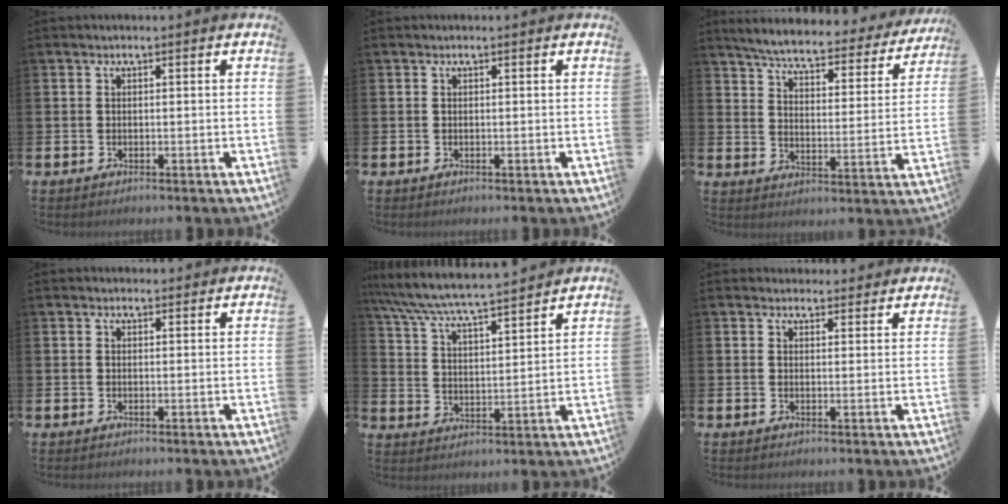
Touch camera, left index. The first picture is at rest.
{"total": 0.0}
{"total": 5.6, "force": [5.2, 0.6, 2.0], "torque": [-0.062, -0.038, 0.082]}
{"total": 1.0, "force": [0.9, 0.5, 0.1], "torque": [0.011, 0.001, 0.014]}
{"total": 6.6, "force": [6.3, 0.2, 1.9], "torque": [-0.070, -0.046, 0.107]}
{"total": 2.5, "force": [2.4, 0.7, -0.2], "torque": [0.013, -0.014, 0.041]}